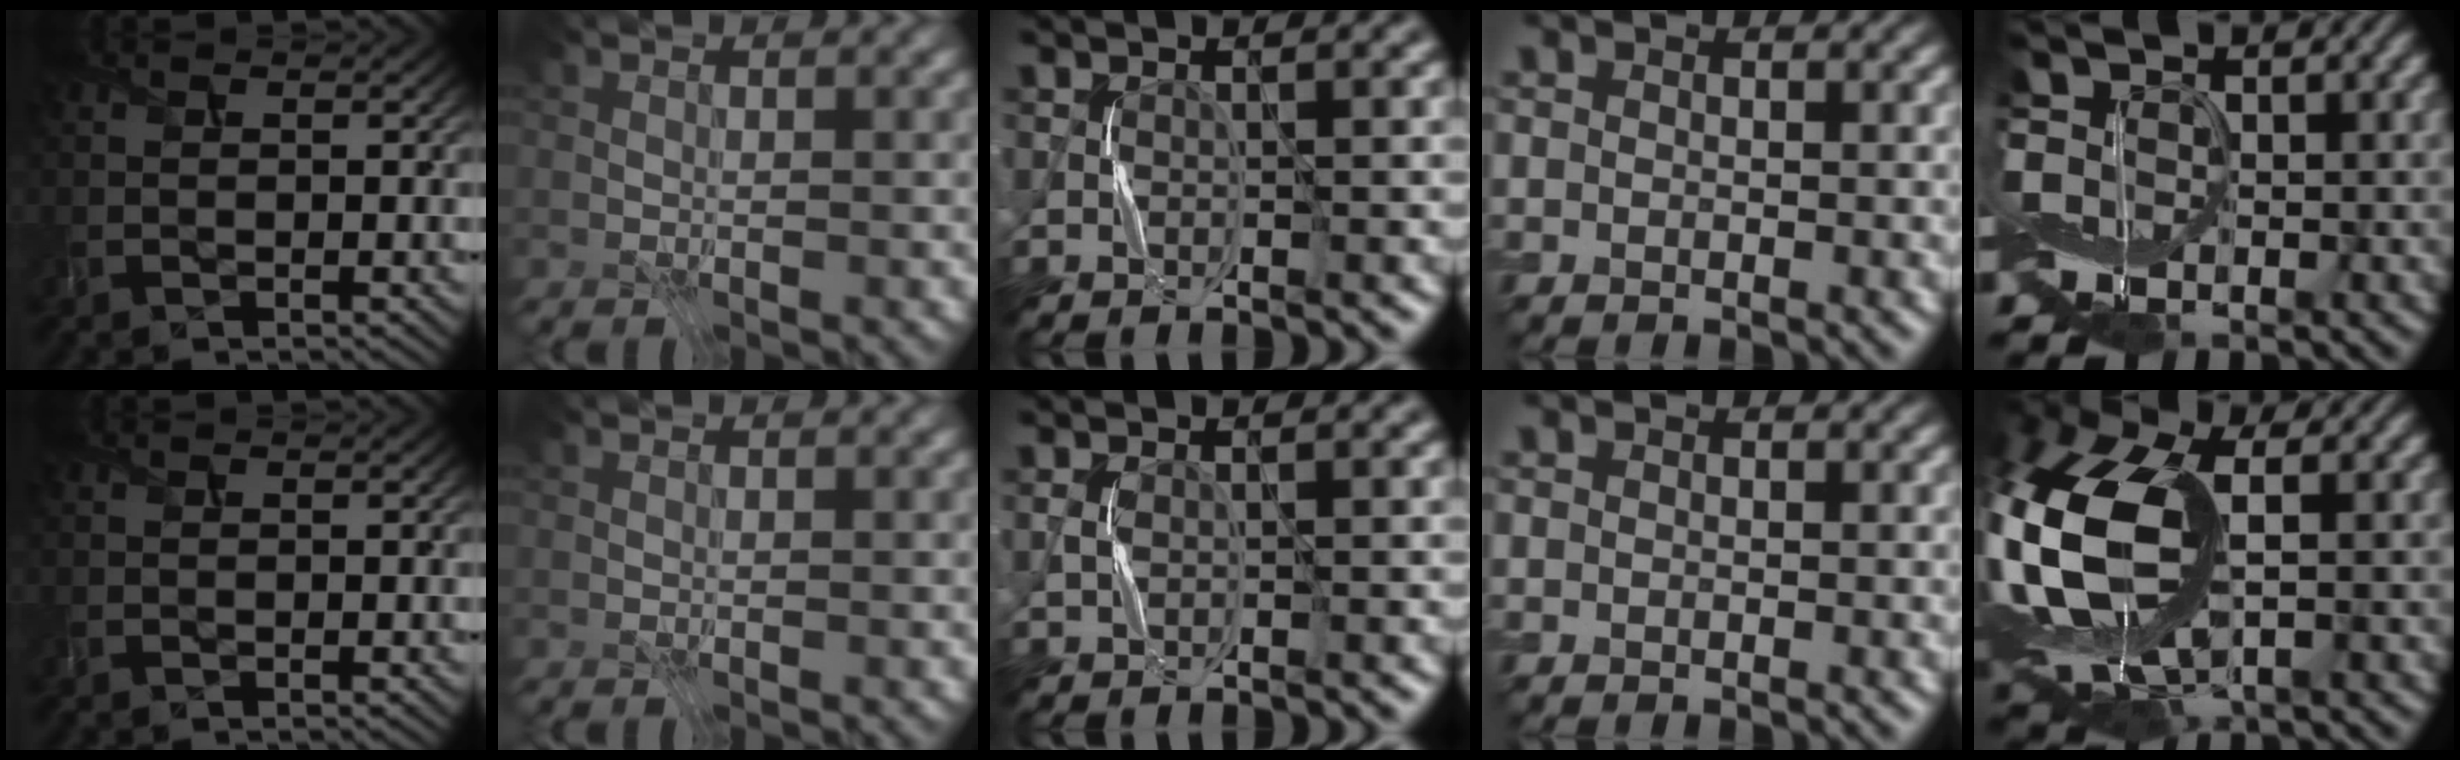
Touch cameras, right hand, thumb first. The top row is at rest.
{"middle": {"total": 0.6, "force": [0.2, 0.2, 0.5], "torque": [-0.015, 0.004, 0.005]}, "little": {"total": 11.2, "force": [0.5, 6.1, 9.4], "torque": [-0.239, -0.007, 0.008]}}